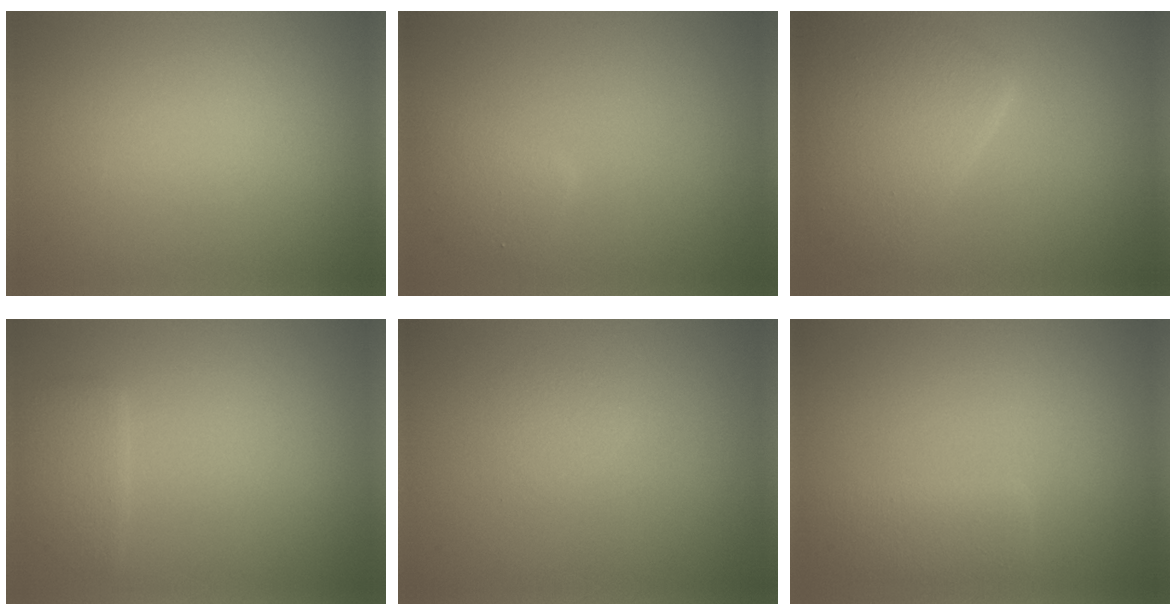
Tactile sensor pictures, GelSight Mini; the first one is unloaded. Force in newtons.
{"total": 1.7, "press": 1.7, "slide": 0.0}
{"total": 5.8, "press": 5.8, "slide": 0.4}
{"total": 2.0, "press": 2.0, "slide": 0.3}
{"total": 0.9, "press": 0.9, "slide": 0.1}
{"total": 2.3, "press": 2.3, "slide": 0.2}